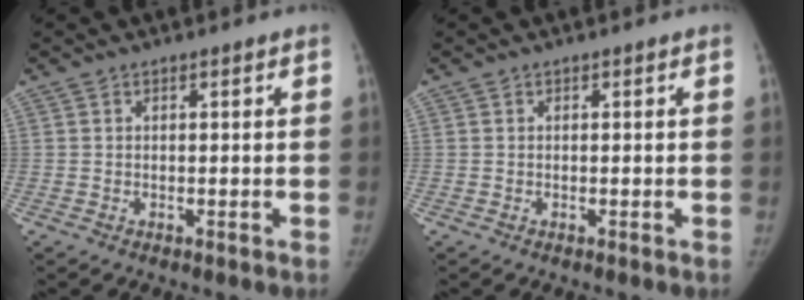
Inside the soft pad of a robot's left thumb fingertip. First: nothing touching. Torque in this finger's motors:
{"motor_torque": [0.08, -0.02, 0.23, 0.00, 0.03]}